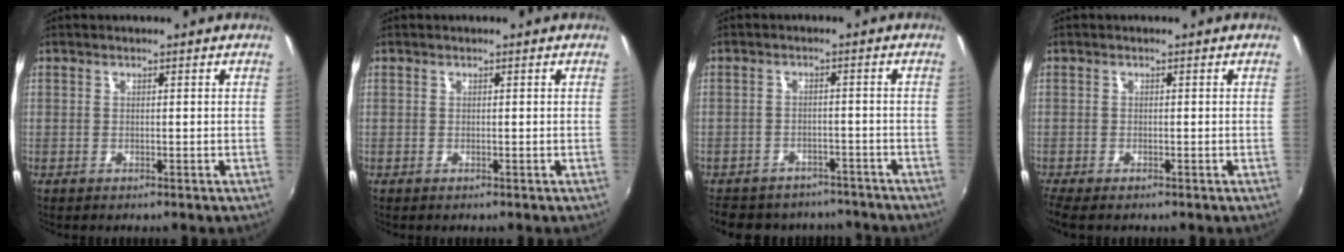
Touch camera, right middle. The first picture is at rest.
{"total": 0.0}
{"total": 15.1, "force": [-12.6, 6.7, 4.9], "torque": [-0.116, 0.007, -0.164]}
{"total": 2.9, "force": [-2.3, 0.5, 1.8], "torque": [-0.038, -0.017, -0.041]}